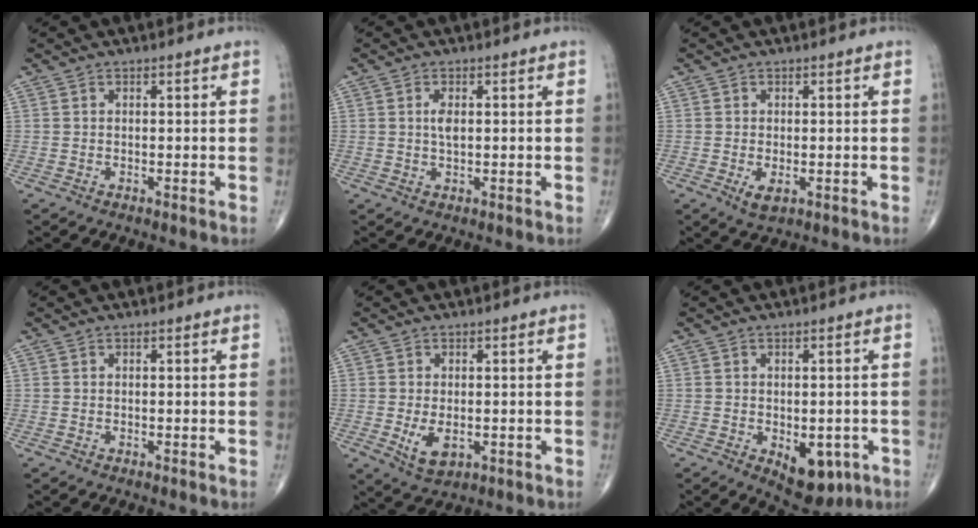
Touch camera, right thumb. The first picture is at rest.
{"total": 2.4, "force": [0.5, 1.1, 2.1], "torque": [-0.040, -0.003, 0.010]}
{"total": 2.6, "force": [-0.7, 1.3, 2.2], "torque": [-0.038, -0.006, -0.008]}
{"total": 0.0}
{"total": 5.0, "force": [-0.9, 2.9, 4.0], "torque": [-0.066, -0.010, -0.007]}
{"total": 8.6, "force": [-2.9, 4.8, 6.5], "torque": [-0.059, 0.001, -0.027]}